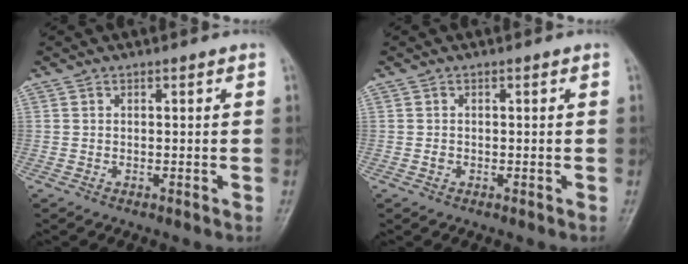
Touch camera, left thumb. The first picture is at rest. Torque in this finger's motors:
{"motor_torque": [-0.03, -0.04, -0.09, -0.06, 0.00]}